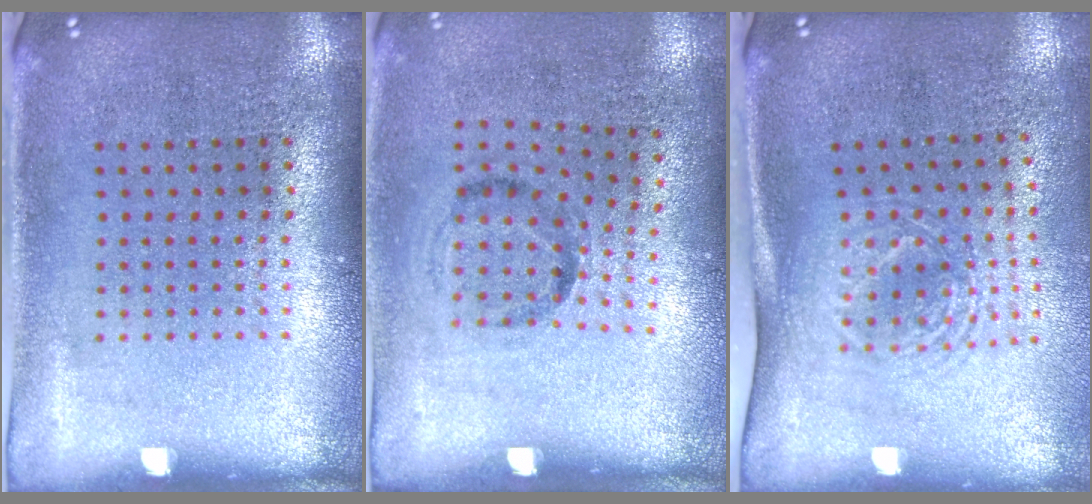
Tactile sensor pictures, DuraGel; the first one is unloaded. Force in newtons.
{"total": 1.2, "press": 0.8, "slide": 0.9}
{"total": 1.6, "press": 1.3, "slide": 1.0}